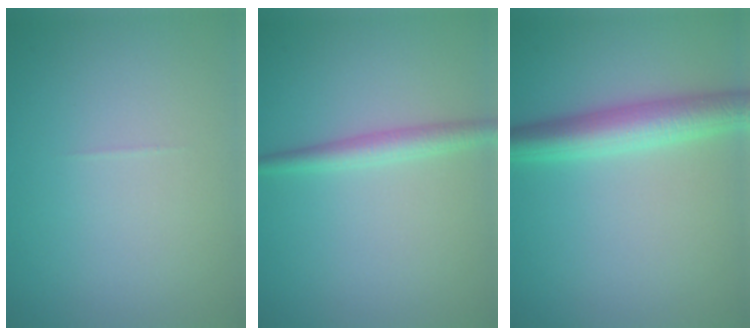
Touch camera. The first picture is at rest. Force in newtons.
{"total": 2.2, "press": 2.2, "slide": 0.0}
{"total": 4.7, "press": 4.7, "slide": 0.1}